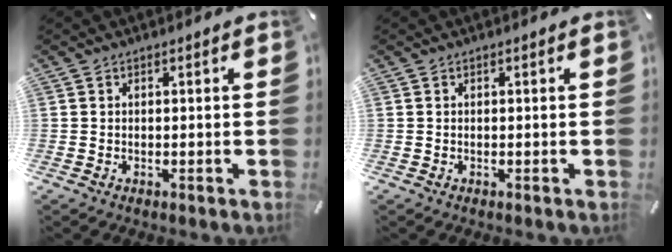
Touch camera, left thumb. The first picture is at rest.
{"total": 0.0}